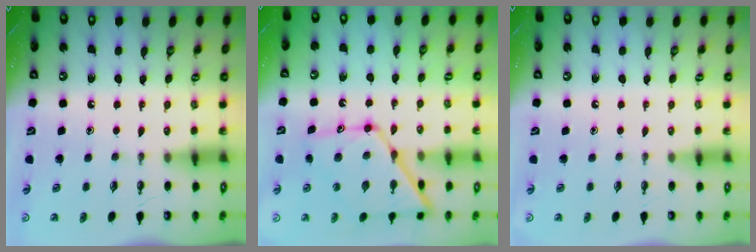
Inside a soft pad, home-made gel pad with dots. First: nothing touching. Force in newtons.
{"total": 16.2, "press": 16.2, "slide": 1.4}
{"total": 0.0}